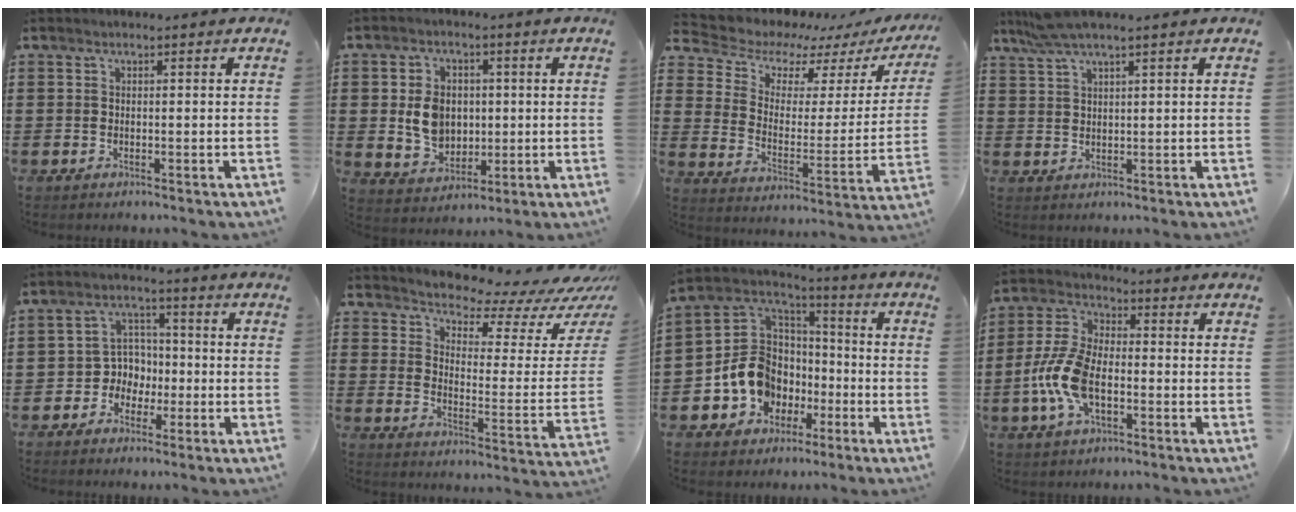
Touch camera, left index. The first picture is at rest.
{"total": 7.0, "force": [0.6, 5.6, 4.1], "torque": [-0.083, 0.007, 0.008]}
{"total": 5.6, "force": [4.9, 2.7, 1.0], "torque": [-0.048, -0.042, 0.080]}
{"total": 4.4, "force": [3.4, 0.3, 2.8], "torque": [-0.063, -0.003, 0.062]}
{"total": 5.1, "force": [-1.6, 4.7, 1.3], "torque": [-0.042, 0.014, -0.034]}
{"total": 4.4, "force": [4.2, 1.0, 1.0], "torque": [-0.039, -0.042, 0.067]}
{"total": 10.9, "force": [-3.5, 9.5, 3.9], "torque": [-0.125, 0.007, -0.064]}
{"total": 9.6, "force": [-2.7, 4.9, 7.8], "torque": [-0.194, -0.007, -0.056]}